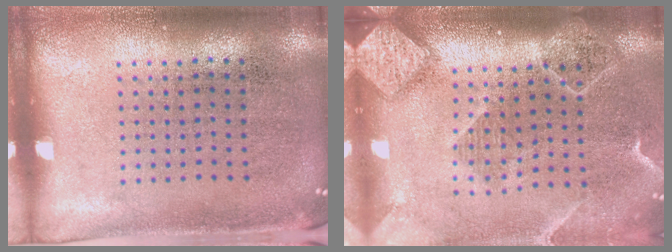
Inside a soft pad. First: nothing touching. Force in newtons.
{"total": 2.5, "press": 2.0, "slide": 1.4}